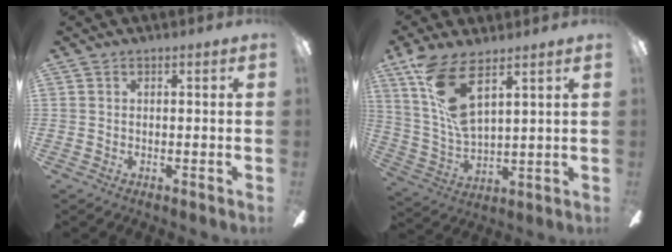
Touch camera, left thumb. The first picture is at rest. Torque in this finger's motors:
{"motor_torque": [1.60, 1.26, 1.65, -1.12, 0.35]}